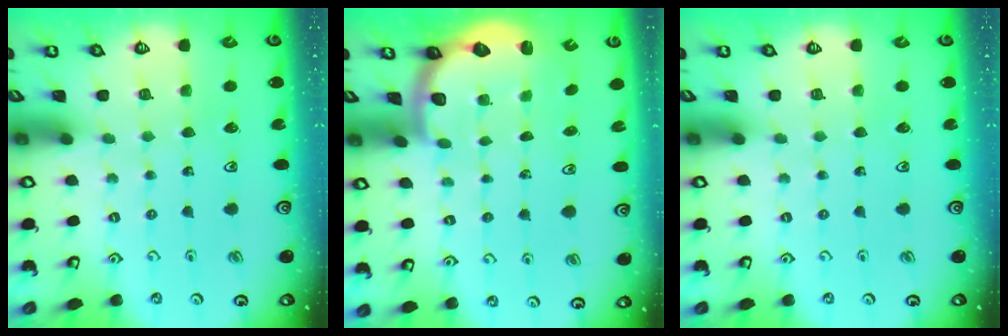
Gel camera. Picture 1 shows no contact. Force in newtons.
{"total": 2.6, "press": 2.3, "slide": 1.2}
{"total": 0.0}